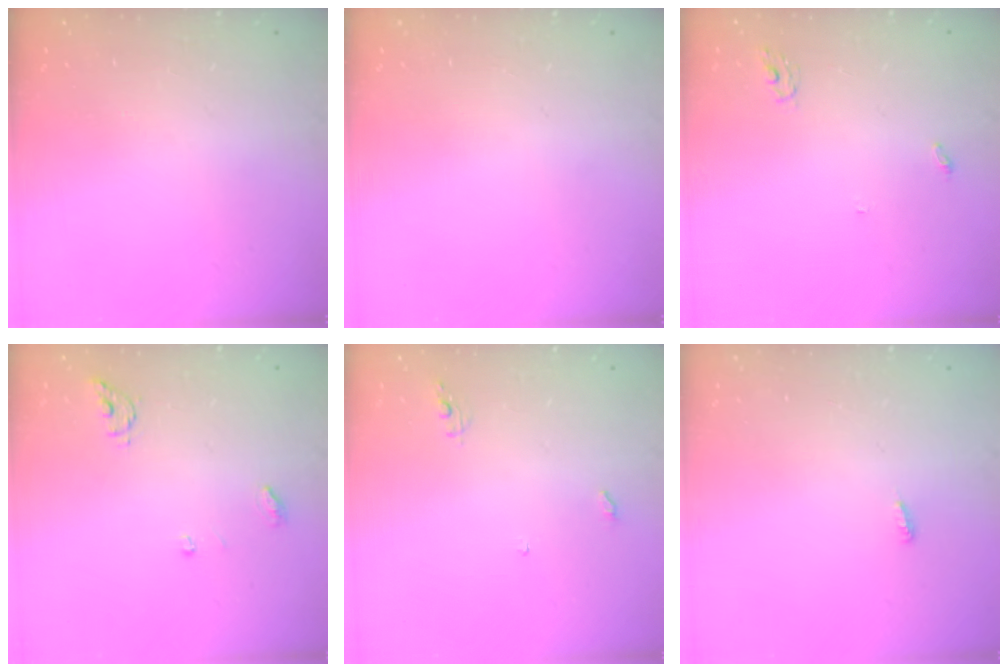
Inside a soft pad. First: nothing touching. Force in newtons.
{"total": 0.0}
{"total": 2.8, "press": 2.8, "slide": 0.2}
{"total": 5.2, "press": 5.2, "slide": 0.0}
{"total": 4.1, "press": 4.1, "slide": 0.3}
{"total": 3.6, "press": 3.4, "slide": 1.0}